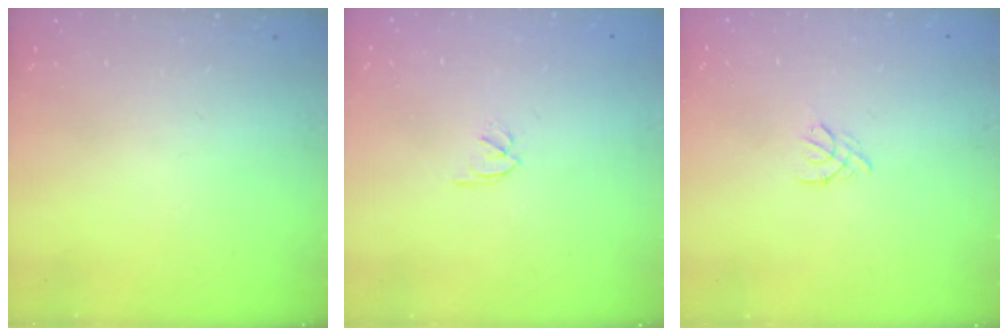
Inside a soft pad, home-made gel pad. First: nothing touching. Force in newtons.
{"total": 1.8, "press": 1.7, "slide": 0.5}
{"total": 2.0, "press": 1.9, "slide": 0.5}